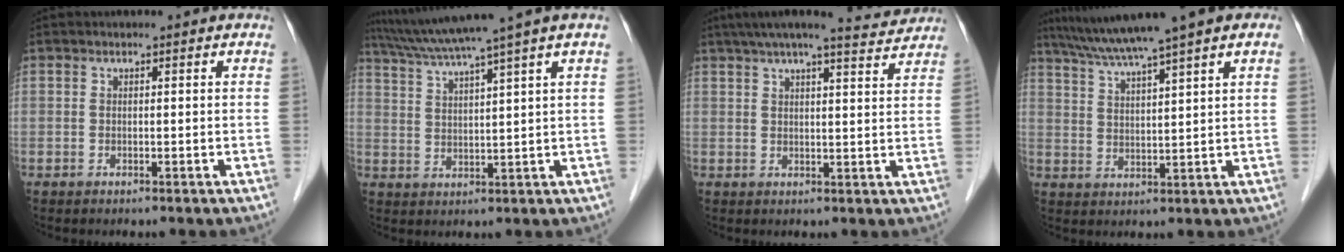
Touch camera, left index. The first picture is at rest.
{"total": 10.8, "force": [8.5, -2.4, 6.2], "torque": [-0.110, 0.010, 0.134]}
{"total": 11.6, "force": [10.5, 0.6, 5.0], "torque": [-0.075, 0.012, 0.134]}
{"total": 10.9, "force": [8.1, -0.7, 7.2], "torque": [-0.122, 0.035, 0.128]}